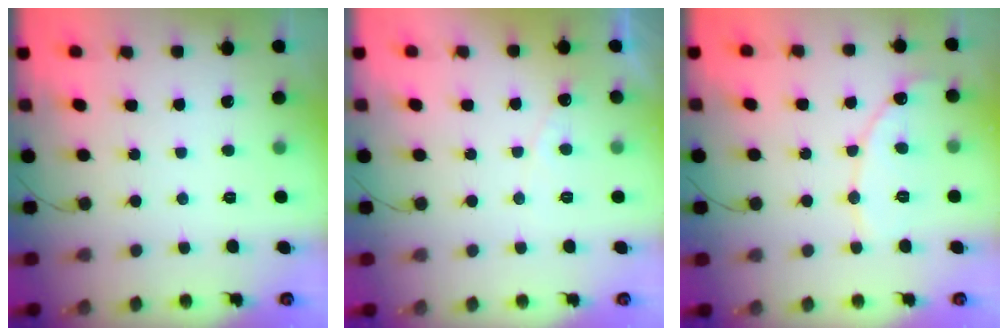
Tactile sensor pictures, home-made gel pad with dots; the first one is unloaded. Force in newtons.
{"total": 4.2, "press": 4.2, "slide": 0.3}
{"total": 9.7, "press": 9.7, "slide": 0.7}